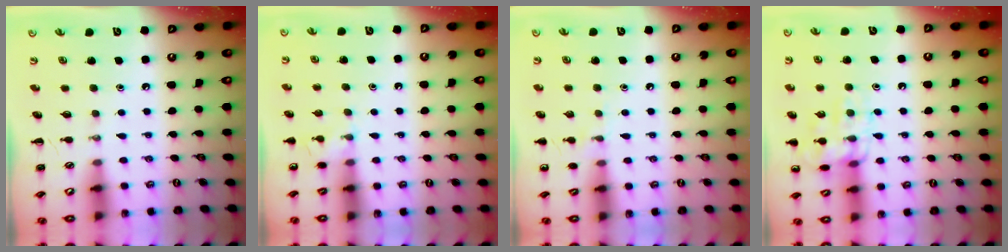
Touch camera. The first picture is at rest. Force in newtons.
{"total": 4.2, "press": 3.9, "slide": 1.4}
{"total": 4.6, "press": 4.4, "slide": 1.5}
{"total": 12.2, "press": 12.2, "slide": 0.5}